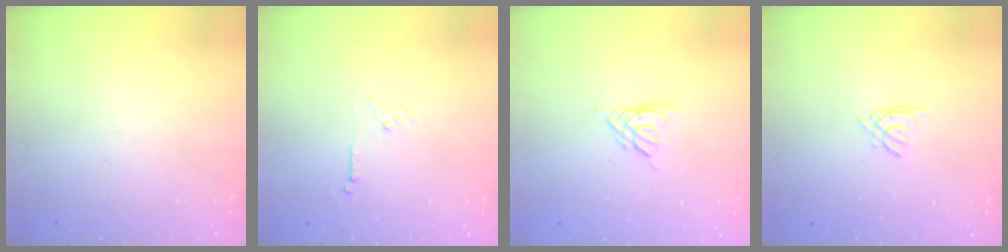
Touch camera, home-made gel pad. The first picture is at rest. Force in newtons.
{"total": 3.5, "press": 3.4, "slide": 0.7}
{"total": 2.7, "press": 2.7, "slide": 0.4}
{"total": 1.4, "press": 1.3, "slide": 0.3}